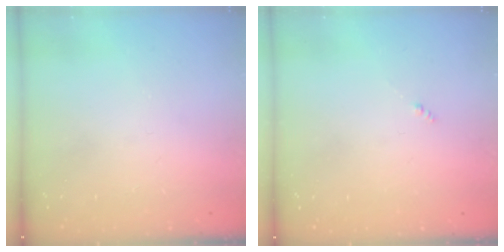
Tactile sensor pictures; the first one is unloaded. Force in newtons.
{"total": 0.0}